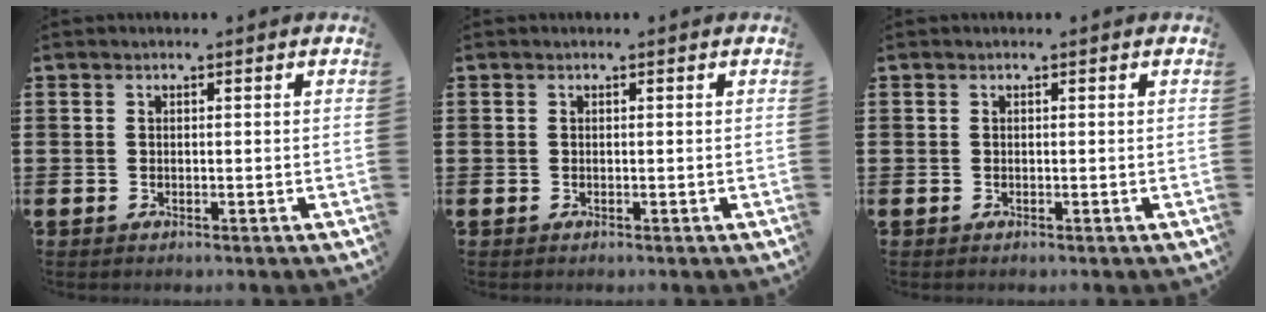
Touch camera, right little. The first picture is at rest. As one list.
[{"total": 0.0}, {"total": 0.0}]